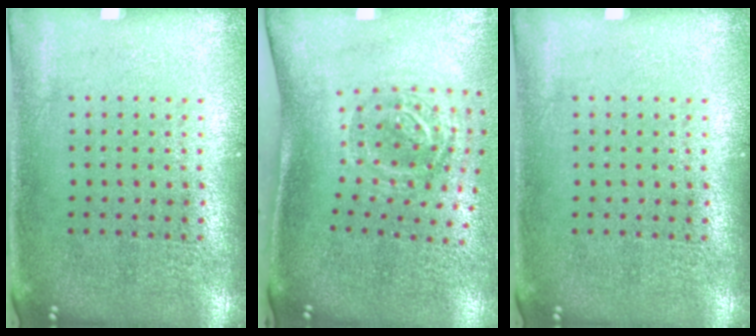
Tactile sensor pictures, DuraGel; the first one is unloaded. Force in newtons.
{"total": 1.9, "press": 1.2, "slide": 1.6}
{"total": 0.0}